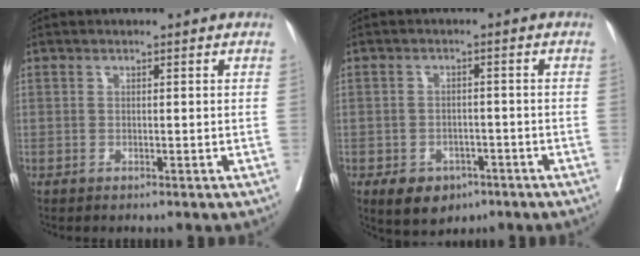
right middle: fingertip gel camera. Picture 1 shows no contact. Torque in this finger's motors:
{"motor_torque": [0.76, -0.60, 0.05, 0.03]}